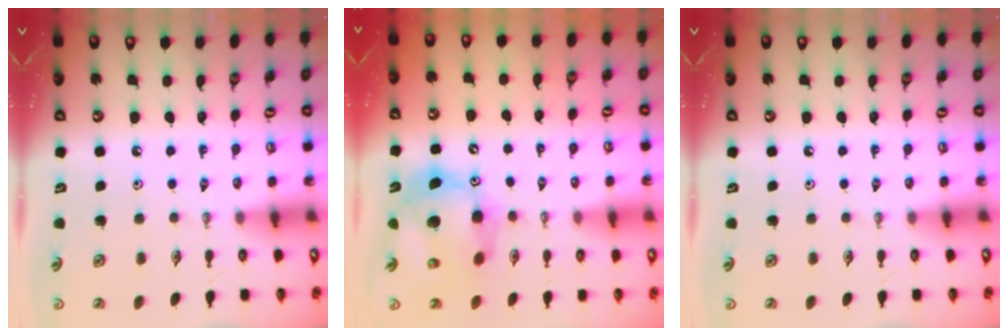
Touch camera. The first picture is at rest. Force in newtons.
{"total": 14.3, "press": 14.2, "slide": 1.2}
{"total": 0.0}